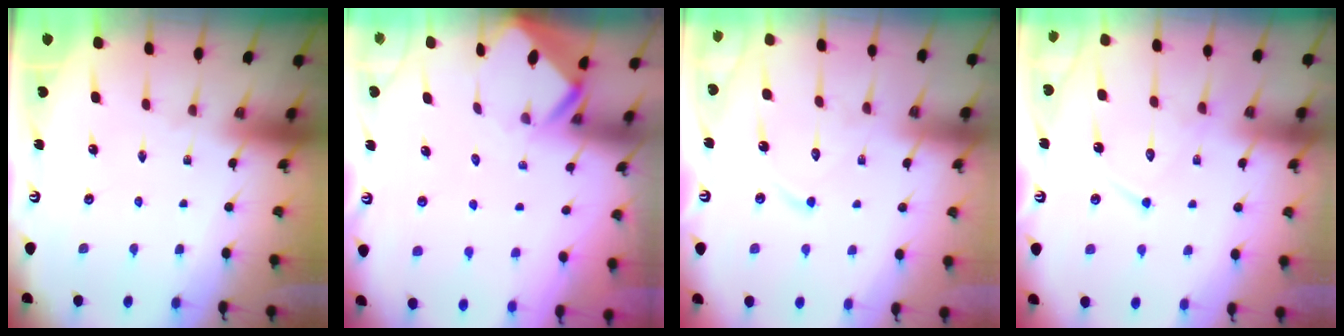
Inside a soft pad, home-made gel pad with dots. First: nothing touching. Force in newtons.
{"total": 2.9, "press": 2.9, "slide": 0.2}
{"total": 9.9, "press": 9.8, "slide": 0.5}
{"total": 12.4, "press": 12.3, "slide": 0.9}